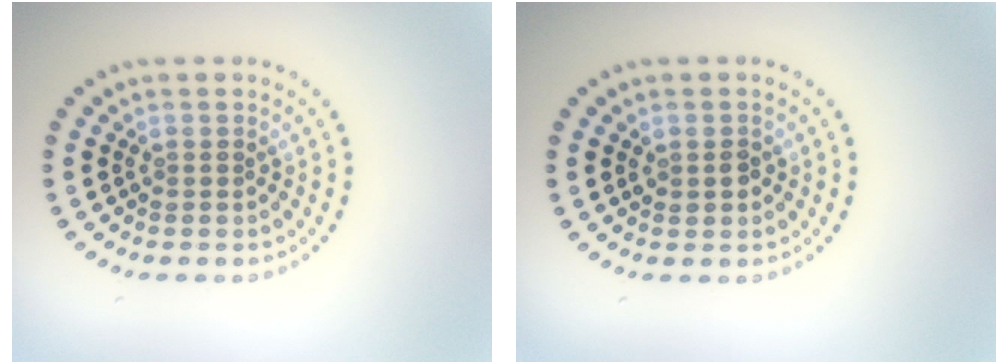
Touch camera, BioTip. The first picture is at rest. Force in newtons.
{"total": 1.3, "press": 1.3, "slide": 0.2}